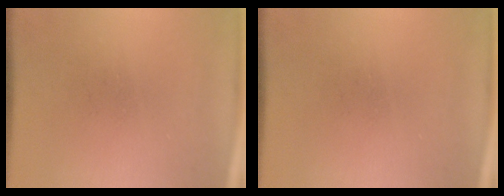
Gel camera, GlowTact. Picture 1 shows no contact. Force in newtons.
{"total": 0.0}